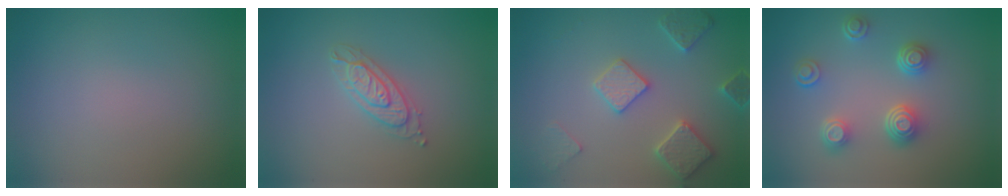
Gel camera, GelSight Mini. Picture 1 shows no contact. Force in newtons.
{"total": 2.2, "press": 2.1, "slide": 0.4}
{"total": 3.7, "press": 3.6, "slide": 0.8}
{"total": 4.1, "press": 3.2, "slide": 2.6}